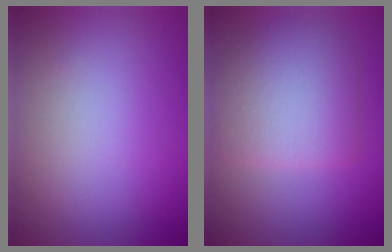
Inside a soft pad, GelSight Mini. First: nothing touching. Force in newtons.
{"total": 4.9, "press": 4.9, "slide": 0.2}